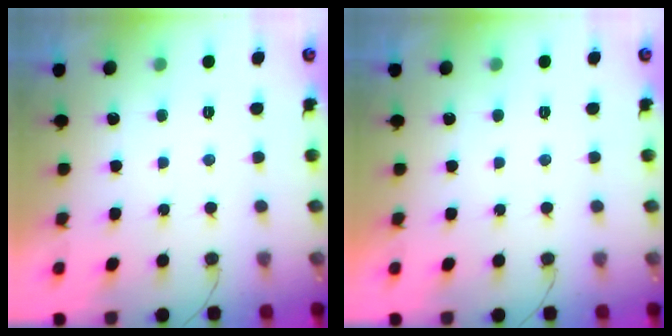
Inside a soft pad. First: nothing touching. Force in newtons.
{"total": 0.0}